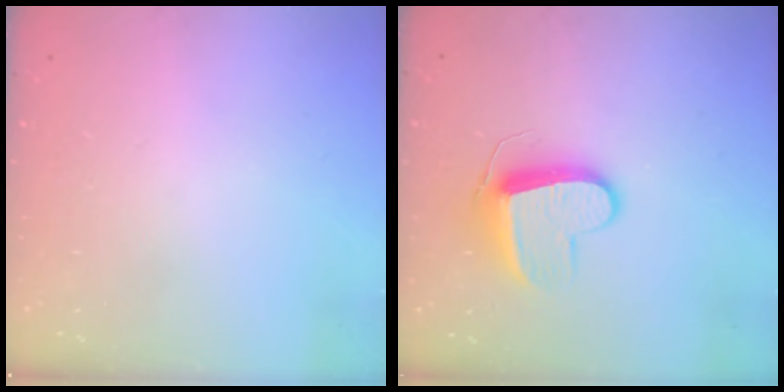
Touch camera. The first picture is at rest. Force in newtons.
{"total": 9.4, "press": 9.4, "slide": 0.2}